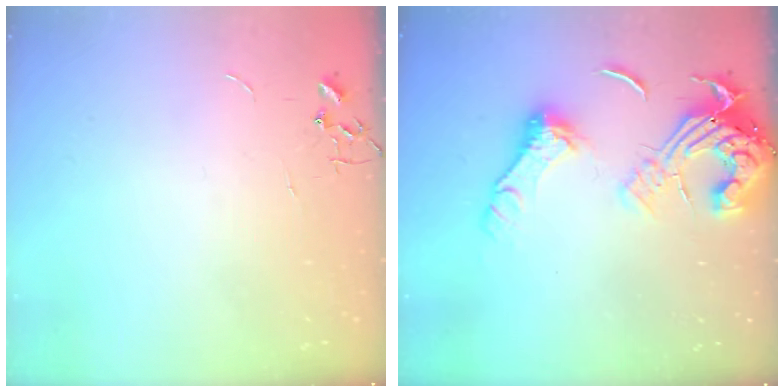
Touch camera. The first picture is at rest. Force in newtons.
{"total": 16.7, "press": 16.6, "slide": 1.9}